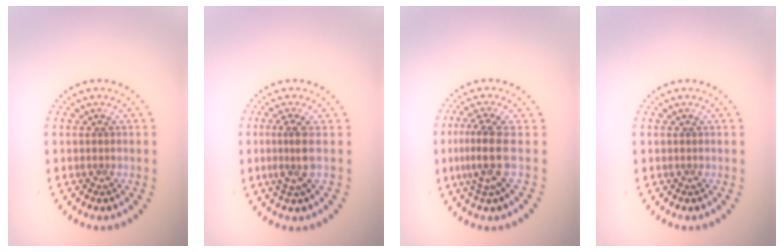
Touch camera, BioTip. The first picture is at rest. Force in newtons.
{"total": 2.4, "press": 1.8, "slide": 1.6}
{"total": 3.2, "press": 2.4, "slide": 2.0}
{"total": 0.0}